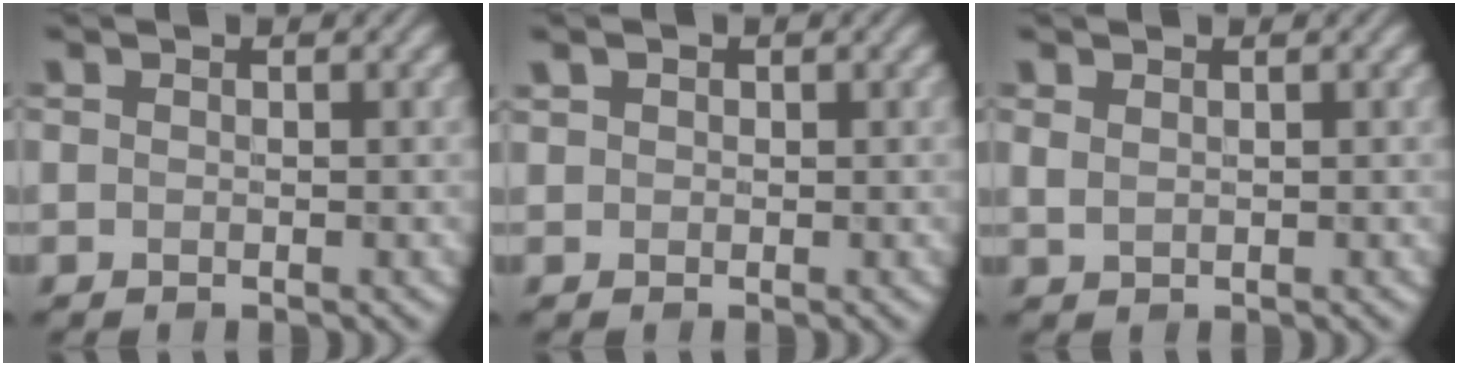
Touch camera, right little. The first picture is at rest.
{"total": 1.0, "force": [0.6, 0.8, 0.3], "torque": [-0.005, 0.003, 0.009]}
{"total": 1.0, "force": [0.7, 0.4, 0.5], "torque": [-0.016, -0.001, 0.018]}